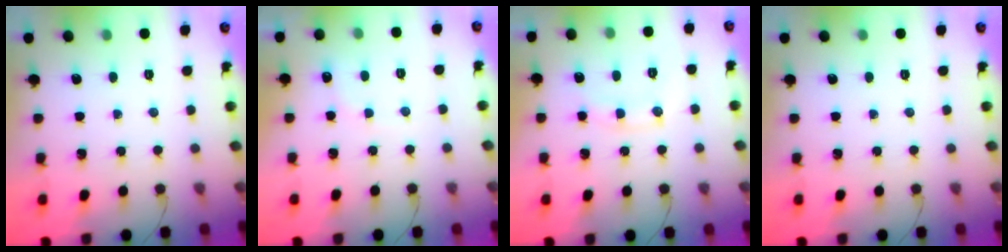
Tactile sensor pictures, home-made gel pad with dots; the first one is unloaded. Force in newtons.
{"total": 7.7, "press": 7.6, "slide": 1.3}
{"total": 8.5, "press": 8.5, "slide": 0.8}
{"total": 0.0}